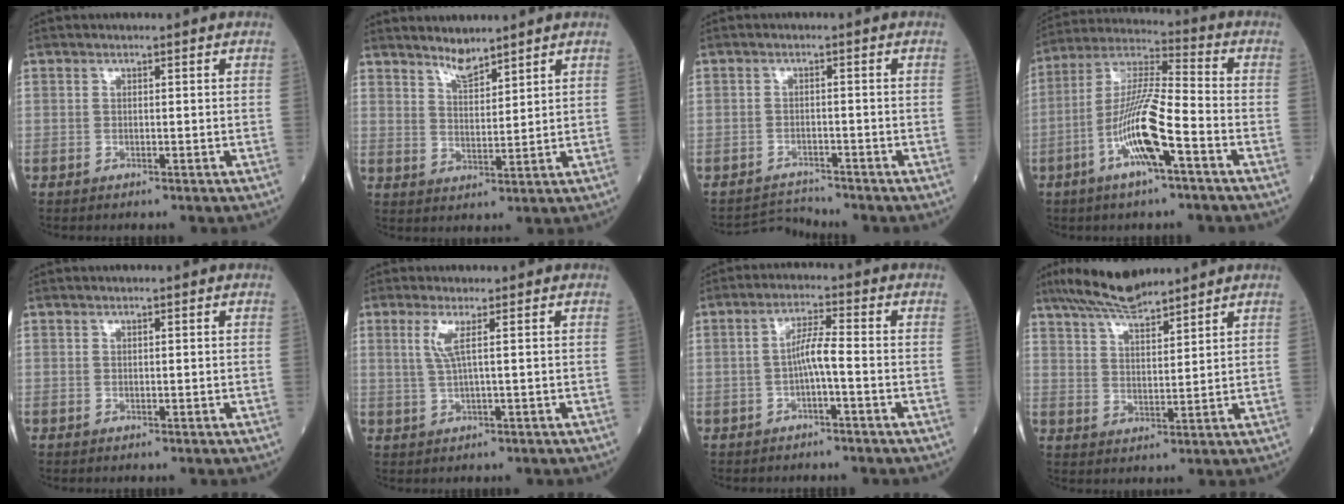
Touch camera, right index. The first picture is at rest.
{"total": 3.9, "force": [3.6, 0.5, 1.4], "torque": [-0.028, -0.005, 0.070]}
{"total": 3.1, "force": [-2.7, -0.6, -1.4], "torque": [0.026, -0.008, -0.041]}
{"total": 12.5, "force": [-4.8, 1.2, 11.5], "torque": [-0.230, 0.001, -0.093]}
{"total": 0.0}
{"total": 3.0, "force": [1.0, -0.4, 2.8], "torque": [-0.066, 0.000, 0.021]}
{"total": 3.9, "force": [-1.0, 0.0, 3.8], "torque": [-0.068, 0.010, -0.017]}
{"total": 9.4, "force": [8.1, 1.3, 4.6], "torque": [-0.089, 0.012, 0.148]}